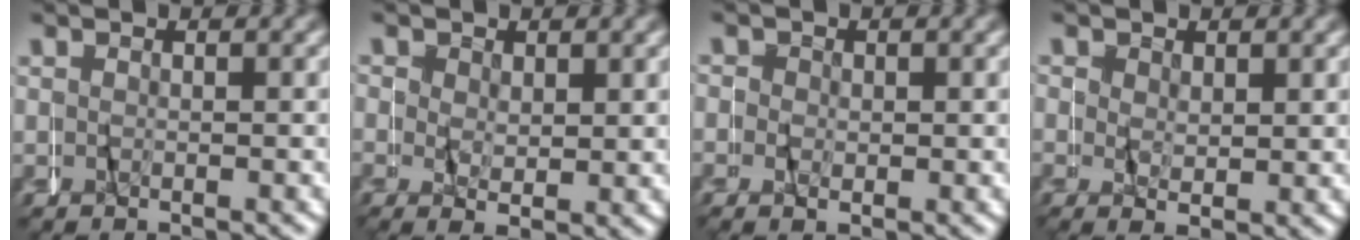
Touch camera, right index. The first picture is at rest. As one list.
[{"total": 2.2, "force": [0.4, 0.9, 2.0], "torque": [-0.029, -0.003, 0.008]}, {"total": 1.4, "force": [0.2, 1.1, 0.8], "torque": [-0.010, 0.002, -0.001]}, {"total": 1.9, "force": [0.4, 0.7, 1.7], "torque": [-0.024, -0.001, 0.009]}]